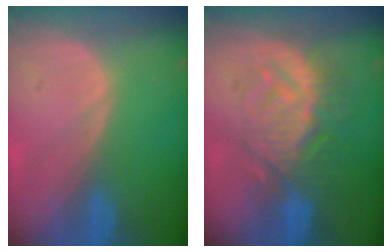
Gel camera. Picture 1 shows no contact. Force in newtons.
{"total": 9.2, "press": 8.6, "slide": 3.2}